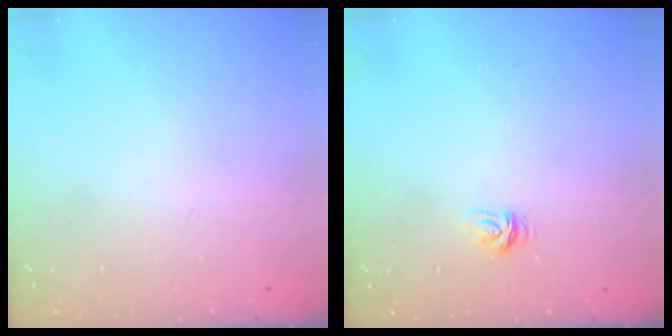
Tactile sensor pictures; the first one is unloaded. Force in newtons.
{"total": 3.7, "press": 3.7, "slide": 0.4}